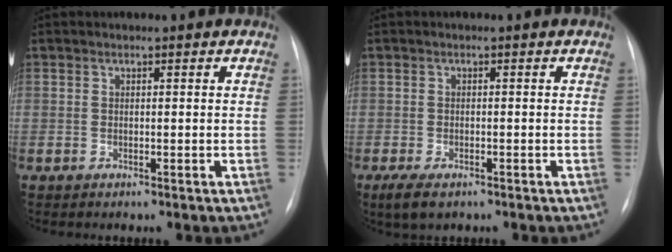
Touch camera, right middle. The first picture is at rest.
{"total": 3.6, "force": [-2.2, 1.5, 2.3], "torque": [-0.049, -0.008, -0.032]}